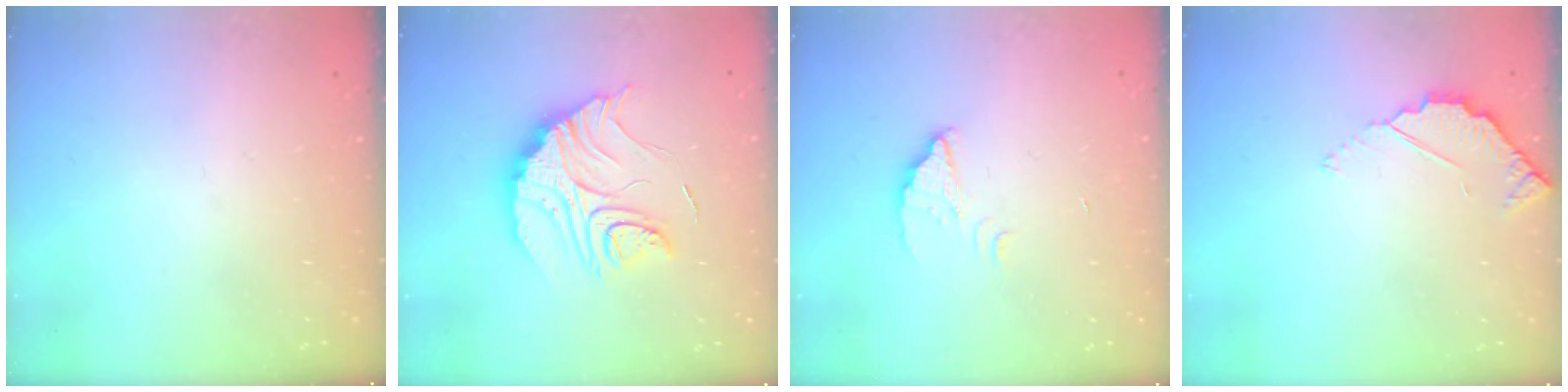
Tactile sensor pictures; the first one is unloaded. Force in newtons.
{"total": 15.8, "press": 15.8, "slide": 1.3}
{"total": 2.4, "press": 2.4, "slide": 0.1}
{"total": 3.2, "press": 3.2, "slide": 0.3}